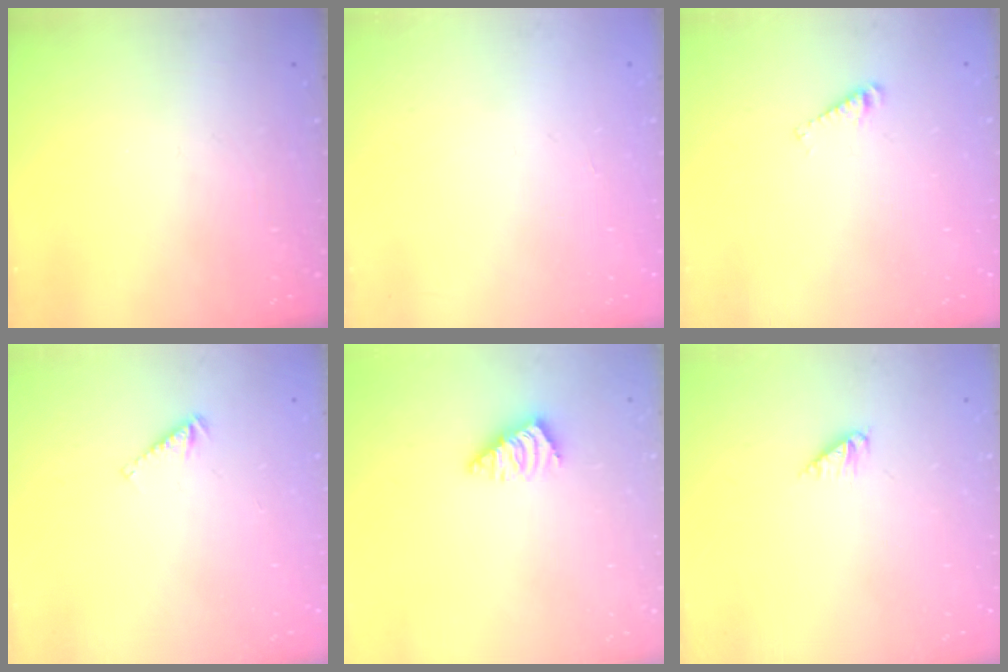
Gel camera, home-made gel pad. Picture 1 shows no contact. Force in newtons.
{"total": 0.0}
{"total": 3.5, "press": 3.4, "slide": 0.4}
{"total": 3.4, "press": 3.4, "slide": 0.4}
{"total": 1.5, "press": 1.5, "slide": 0.3}
{"total": 3.0, "press": 3.0, "slide": 0.4}